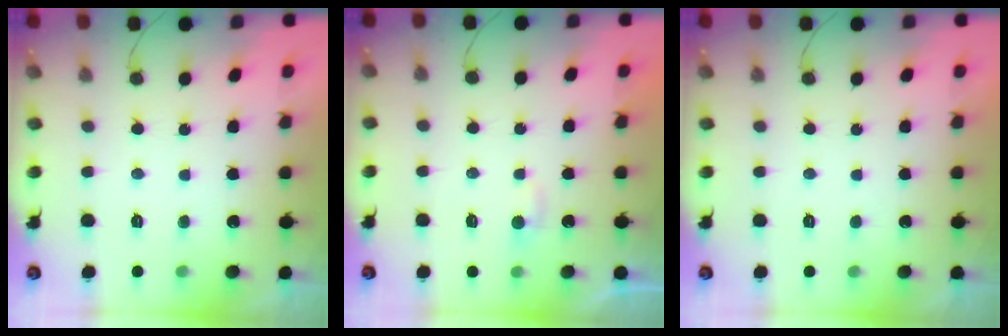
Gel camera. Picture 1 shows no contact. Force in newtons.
{"total": 2.3, "press": 2.3, "slide": 0.2}
{"total": 0.0}